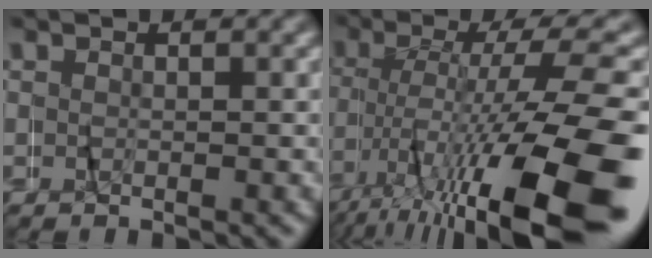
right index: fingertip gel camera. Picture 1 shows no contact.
{"total": 12.9, "force": [-4.3, 4.3, 11.4], "torque": [-0.171, -0.010, -0.052]}